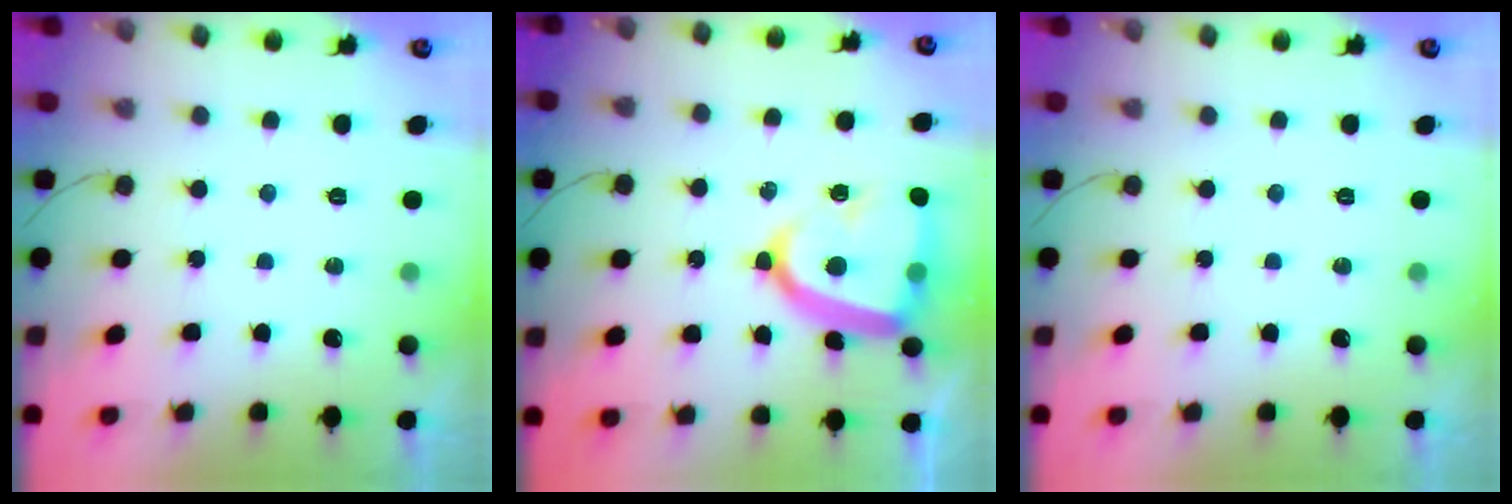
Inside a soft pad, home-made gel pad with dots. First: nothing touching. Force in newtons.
{"total": 18.0, "press": 17.9, "slide": 1.7}
{"total": 0.0}